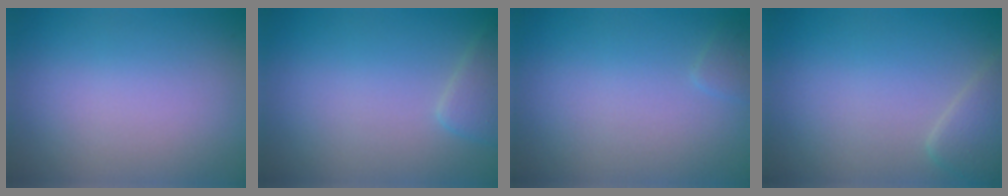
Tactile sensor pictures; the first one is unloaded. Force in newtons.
{"total": 1.8, "press": 1.8, "slide": 0.1}
{"total": 0.8, "press": 0.7, "slide": 0.2}
{"total": 2.2, "press": 2.1, "slide": 0.2}